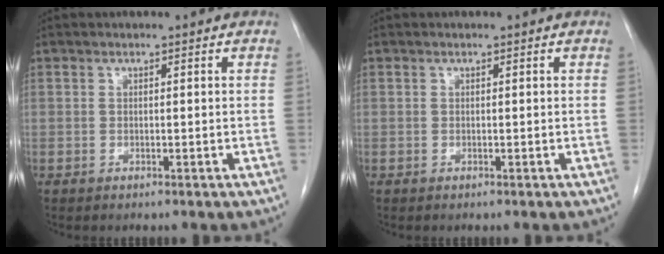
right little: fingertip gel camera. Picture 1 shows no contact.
{"total": 0.0}